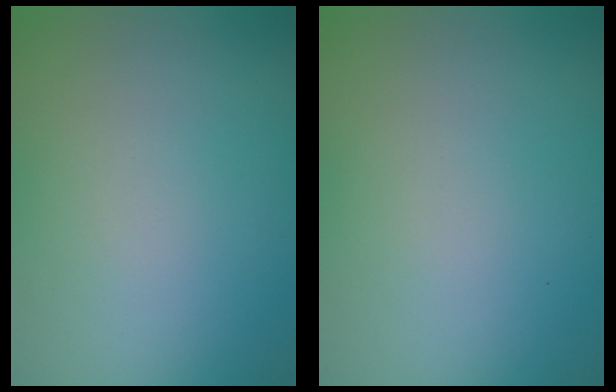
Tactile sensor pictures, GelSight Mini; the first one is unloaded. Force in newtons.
{"total": 0.0}